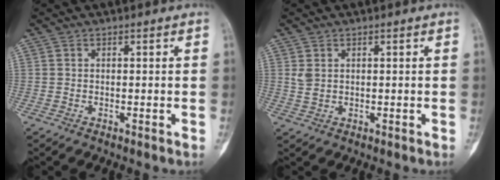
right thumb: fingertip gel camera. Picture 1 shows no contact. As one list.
[{"total": 2.1, "force": [0.8, 1.4, 1.3], "torque": [-0.027, 0.001, 0.024]}]